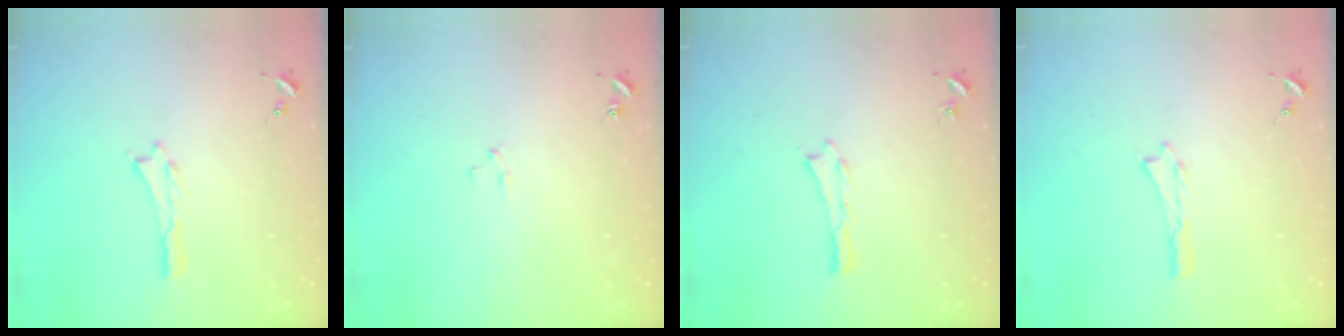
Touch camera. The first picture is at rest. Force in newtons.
{"total": 1.9, "press": 1.9, "slide": 0.2}
{"total": 0.0}
{"total": 0.0}